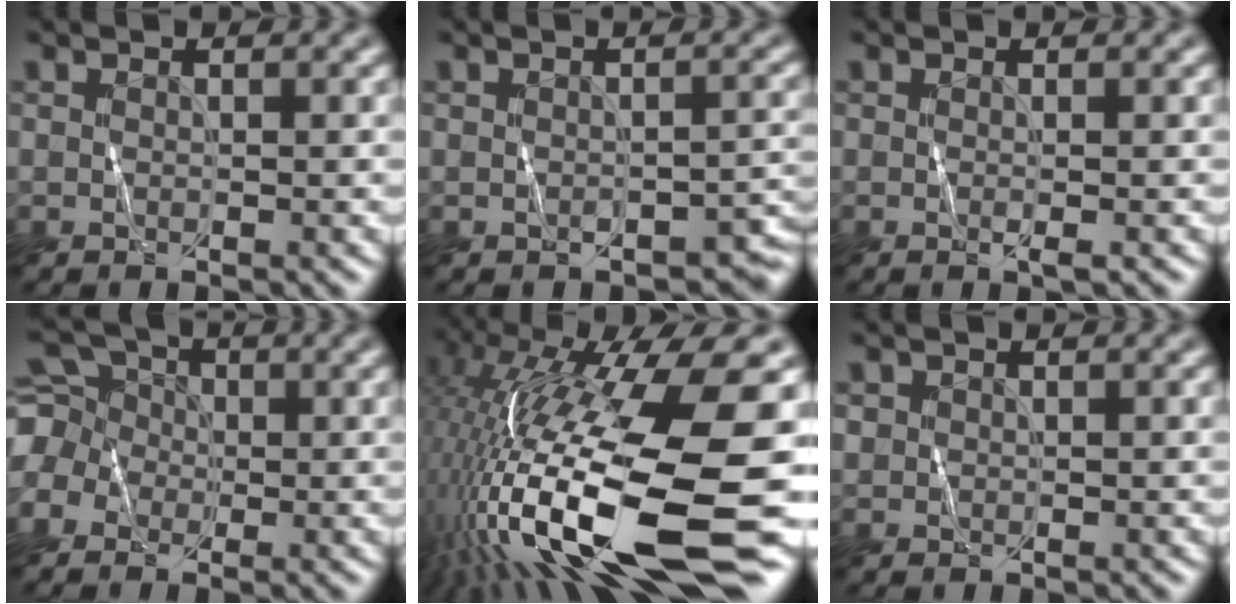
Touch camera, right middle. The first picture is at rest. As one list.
[{"total": 2.0, "force": [-1.0, 1.2, 1.3], "torque": [-0.016, -0.004, -0.009]}, {"total": 0.7, "force": [0.1, 0.1, 0.7], "torque": [-0.013, -0.002, 0.001]}, {"total": 7.3, "force": [-1.0, 6.3, 3.5], "torque": [-0.088, 0.028, -0.064]}, {"total": 19.0, "force": [-4.2, 5.0, 17.9], "torque": [-0.346, 0.012, -0.079]}, {"total": 0.7, "force": [0.1, 0.6, 0.0], "torque": [0.005, -0.001, 0.002]}]